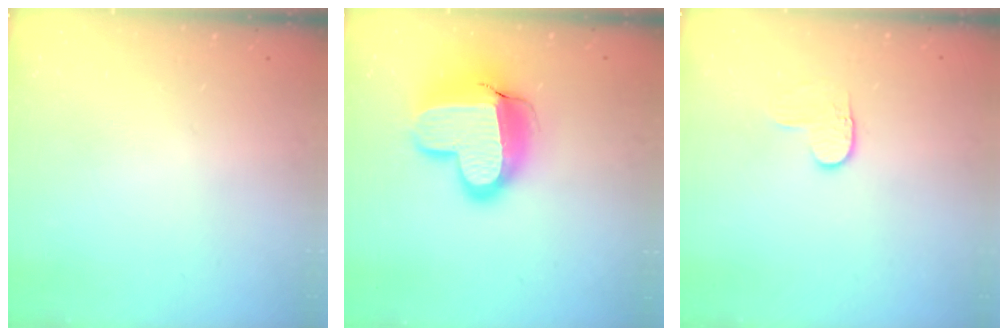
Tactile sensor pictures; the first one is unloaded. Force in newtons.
{"total": 19.2, "press": 19.2, "slide": 1.5}
{"total": 3.4, "press": 3.4, "slide": 0.3}